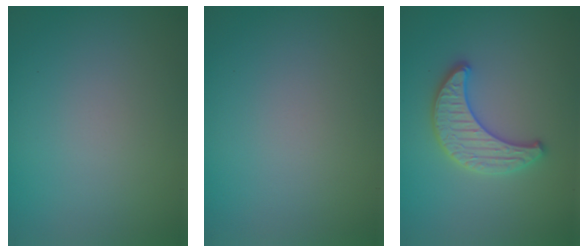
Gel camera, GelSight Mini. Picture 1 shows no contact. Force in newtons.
{"total": 0.0}
{"total": 3.3, "press": 3.3, "slide": 0.3}